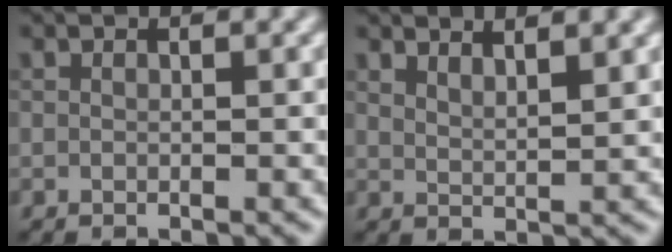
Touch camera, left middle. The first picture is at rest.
{"total": 2.9, "force": [2.4, 0.7, 1.5], "torque": [-0.009, 0.006, 0.030]}